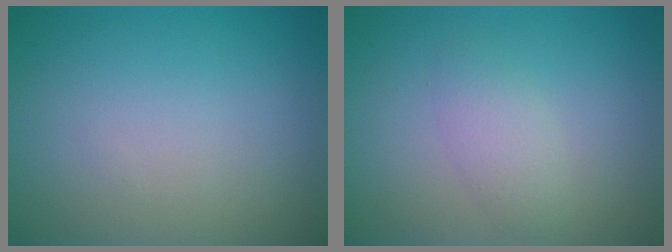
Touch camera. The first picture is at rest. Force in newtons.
{"total": 1.7, "press": 1.7, "slide": 0.1}